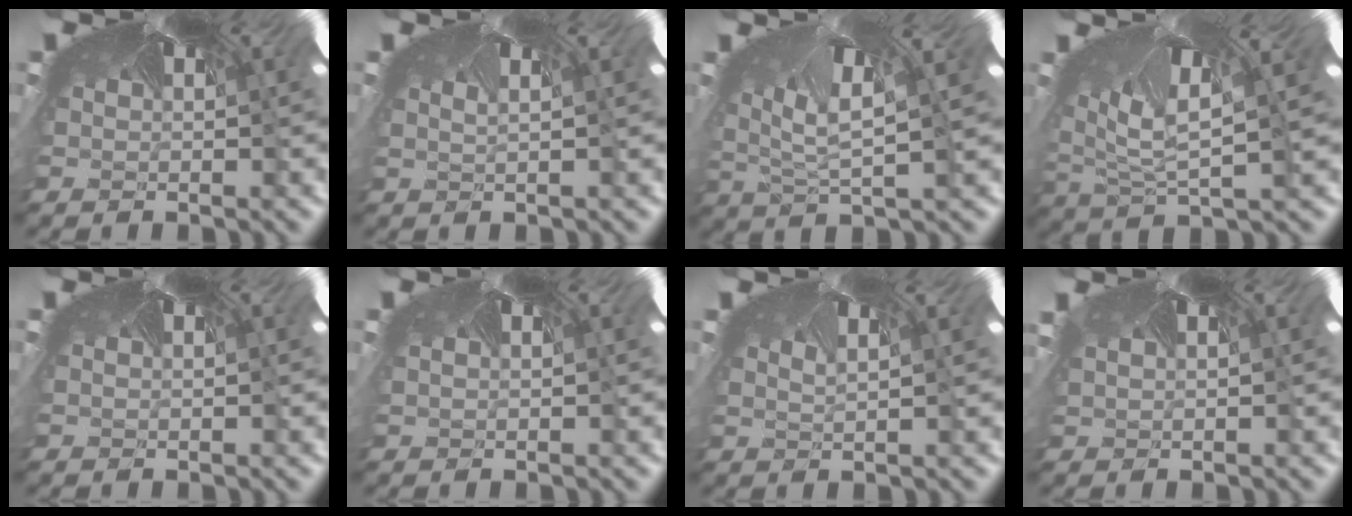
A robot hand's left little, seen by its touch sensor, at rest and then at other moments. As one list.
[{"total": 1.9, "force": [-1.7, 0.2, 0.6], "torque": [-0.017, -0.027, -0.012]}, {"total": 3.8, "force": [-3.7, -0.3, -0.5], "torque": [-0.031, -0.076, -0.030]}, {"total": 4.7, "force": [-4.6, -0.1, -0.9], "torque": [-0.023, -0.089, -0.044]}, {"total": 0.0}, {"total": 0.6, "force": [-0.5, -0.2, -0.1], "torque": [0.001, -0.009, -0.002]}, {"total": 2.1, "force": [-1.9, 0.3, 0.8], "torque": [-0.014, -0.030, -0.016]}, {"total": 1.0, "force": [-0.9, -0.3, -0.4], "torque": [0.005, -0.018, -0.005]}]